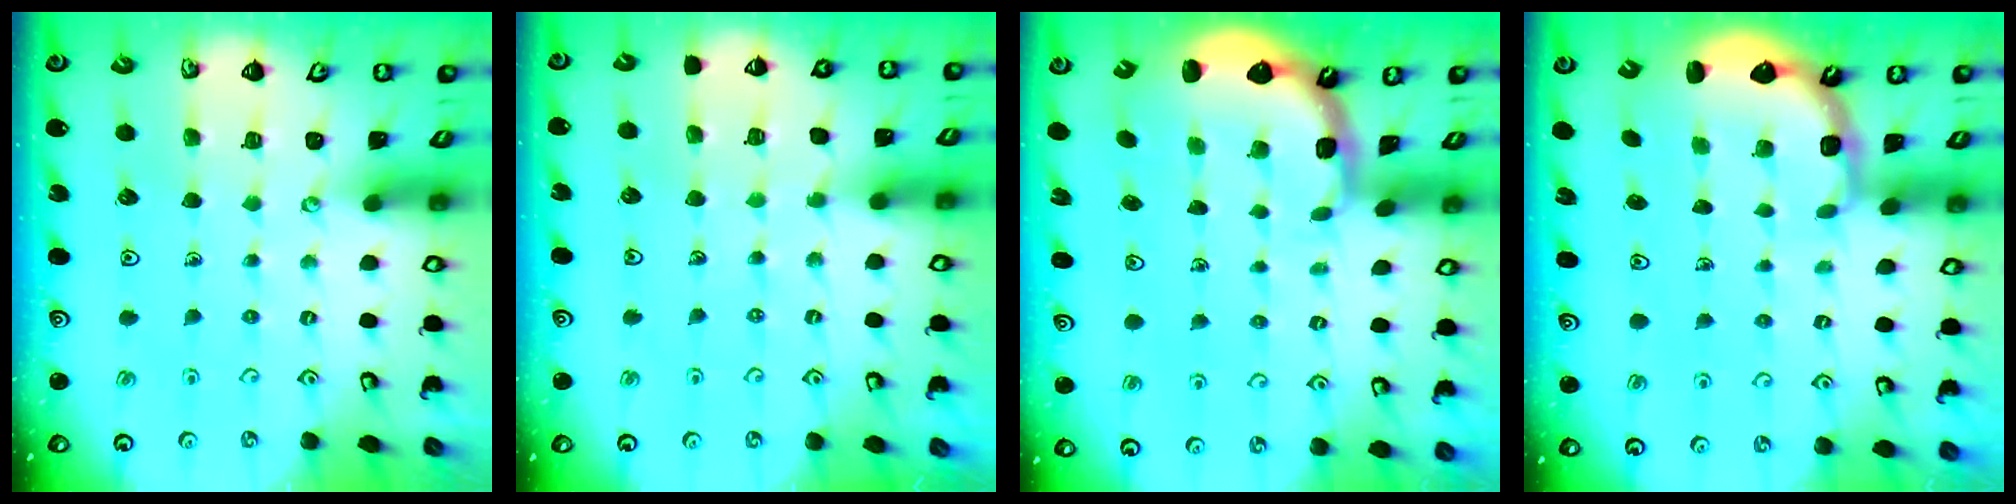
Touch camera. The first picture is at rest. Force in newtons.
{"total": 5.2, "press": 5.2, "slide": 0.9}
{"total": 2.6, "press": 1.7, "slide": 1.9}
{"total": 2.6, "press": 2.3, "slide": 1.3}